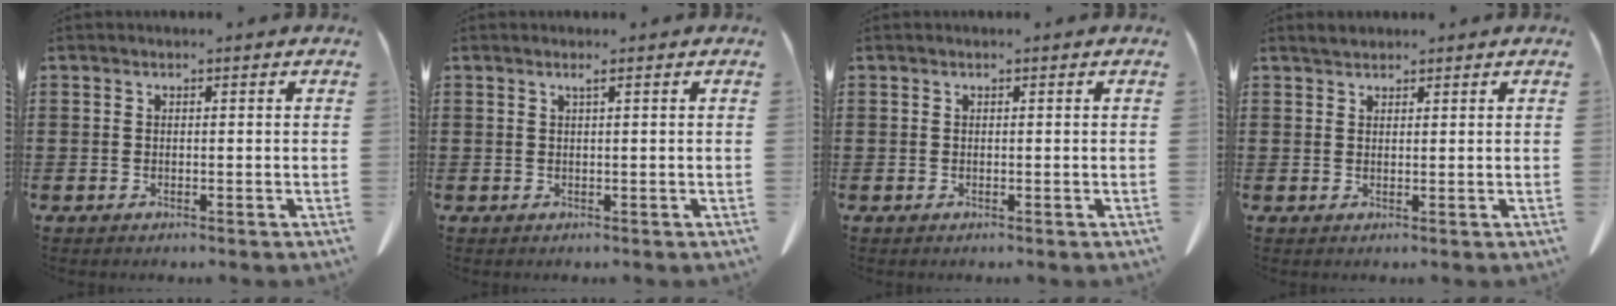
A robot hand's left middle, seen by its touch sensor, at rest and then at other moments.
{"total": 0.8, "force": [0.4, -0.2, 0.7], "torque": [-0.012, -0.003, 0.007]}
{"total": 0.0}
{"total": 1.3, "force": [1.3, 0.4, 0.2], "torque": [-0.007, 0.003, 0.025]}